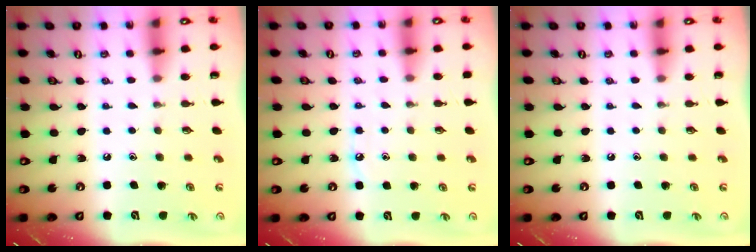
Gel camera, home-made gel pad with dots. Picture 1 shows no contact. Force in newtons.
{"total": 3.9, "press": 3.9, "slide": 0.5}
{"total": 0.0}